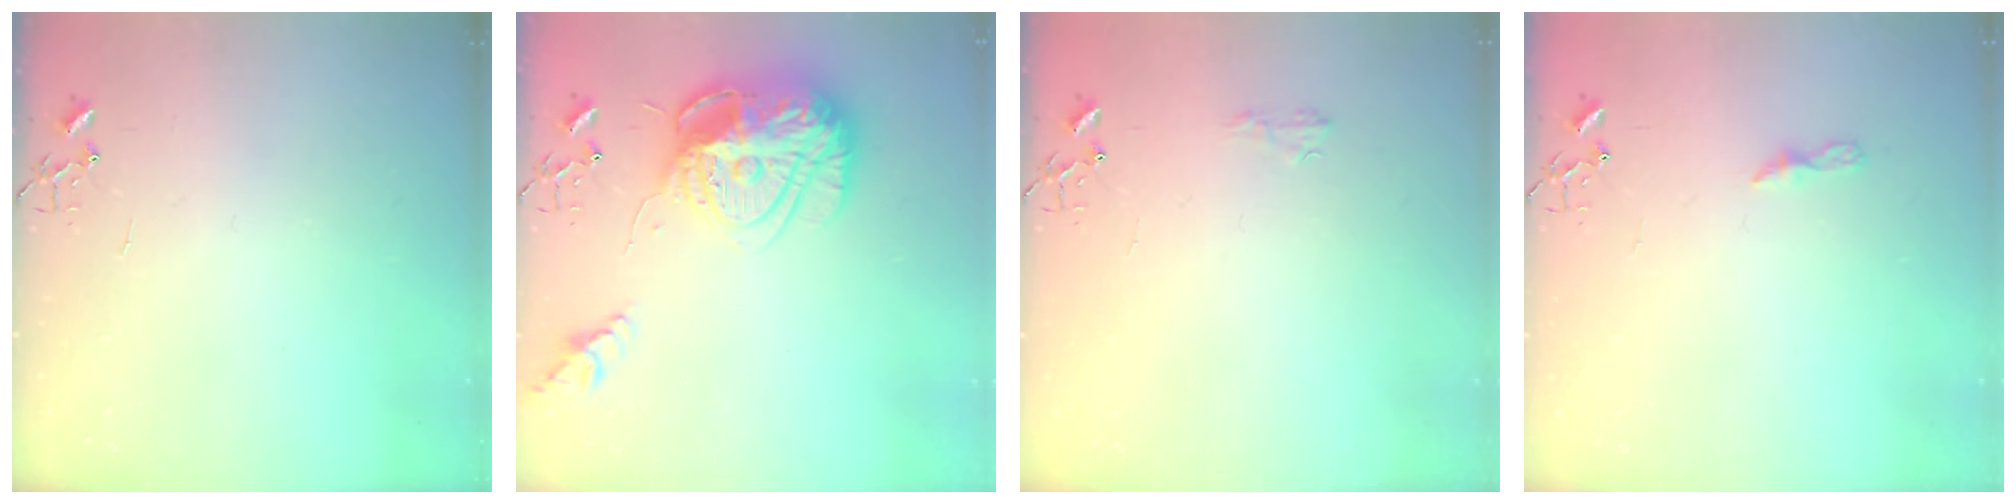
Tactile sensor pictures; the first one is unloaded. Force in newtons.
{"total": 24.2, "press": 24.1, "slide": 2.0}
{"total": 5.2, "press": 5.2, "slide": 0.7}
{"total": 3.7, "press": 3.7, "slide": 0.4}